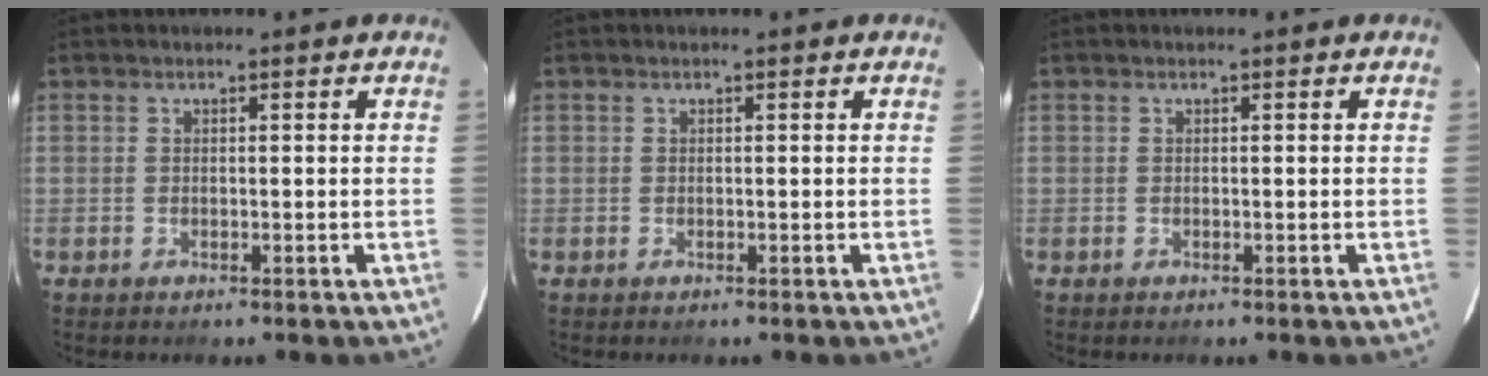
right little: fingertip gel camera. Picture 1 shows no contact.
{"total": 0.0}
{"total": 0.0}